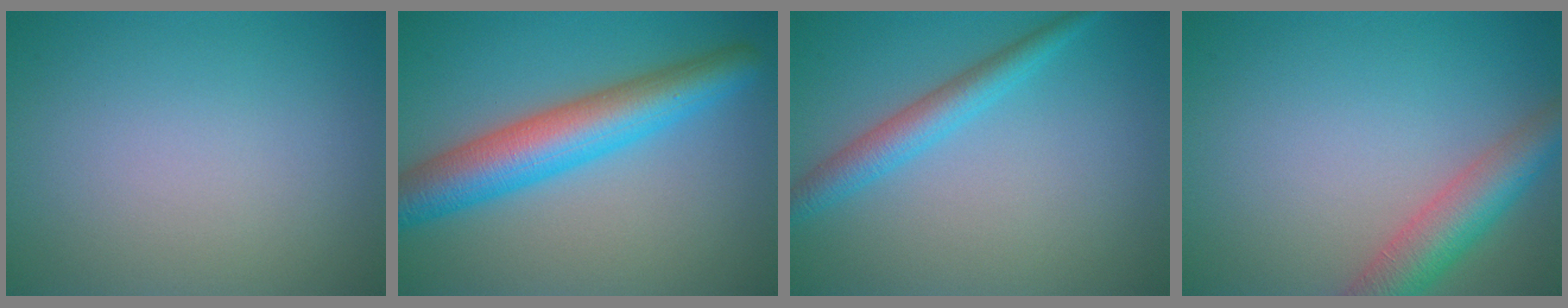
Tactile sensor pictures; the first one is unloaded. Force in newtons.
{"total": 7.4, "press": 7.4, "slide": 0.1}
{"total": 3.0, "press": 3.0, "slide": 0.2}
{"total": 5.0, "press": 4.9, "slide": 0.2}